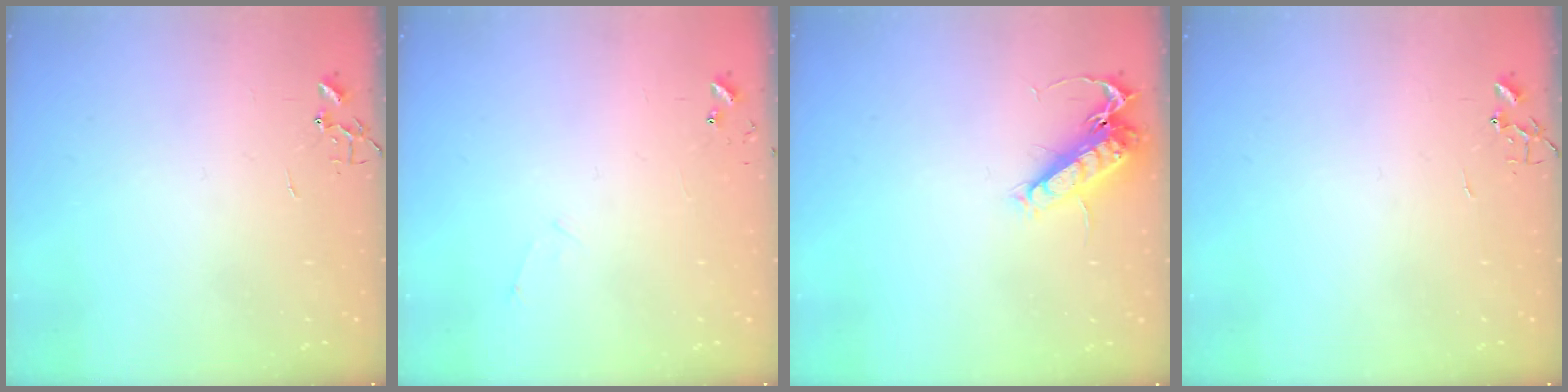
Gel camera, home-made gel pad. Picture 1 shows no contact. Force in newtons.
{"total": 4.8, "press": 4.8, "slide": 0.5}
{"total": 13.8, "press": 13.8, "slide": 1.2}
{"total": 0.0}